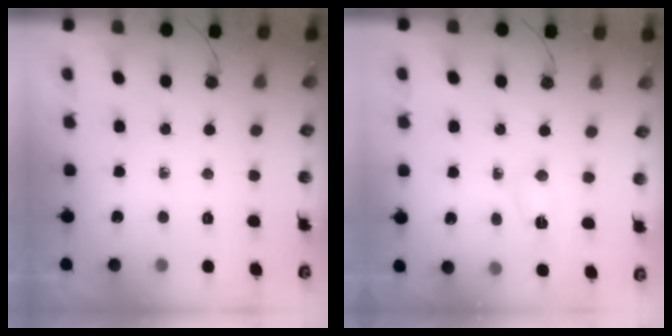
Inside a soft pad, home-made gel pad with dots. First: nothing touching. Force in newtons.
{"total": 2.2, "press": 2.1, "slide": 0.6}